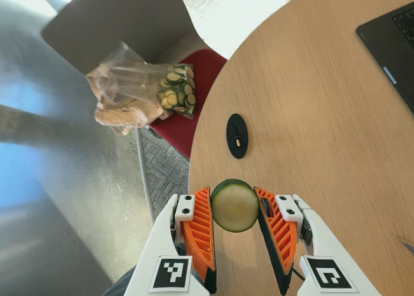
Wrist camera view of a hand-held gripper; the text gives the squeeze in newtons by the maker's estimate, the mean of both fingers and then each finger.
{"total": 8.6, "left": 8.3, "right": 8.9}